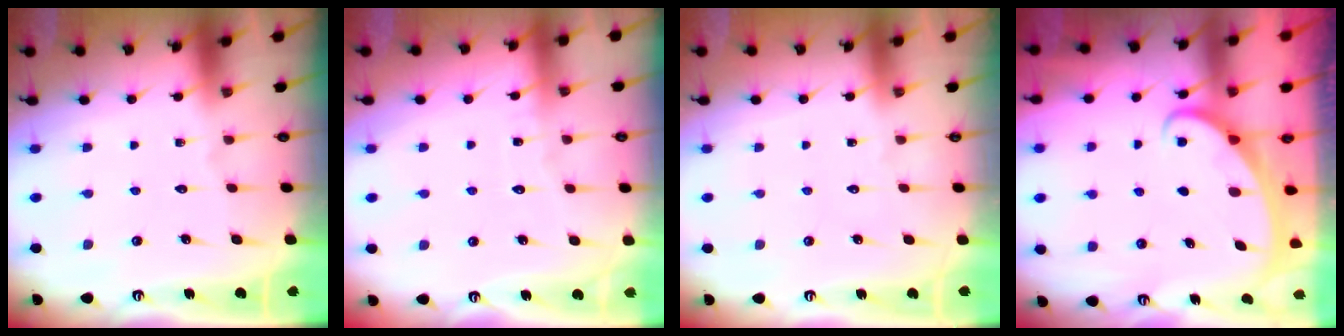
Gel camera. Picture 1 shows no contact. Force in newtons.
{"total": 2.1, "press": 2.1, "slide": 0.1}
{"total": 0.0}
{"total": 2.3, "press": 2.2, "slide": 0.4}